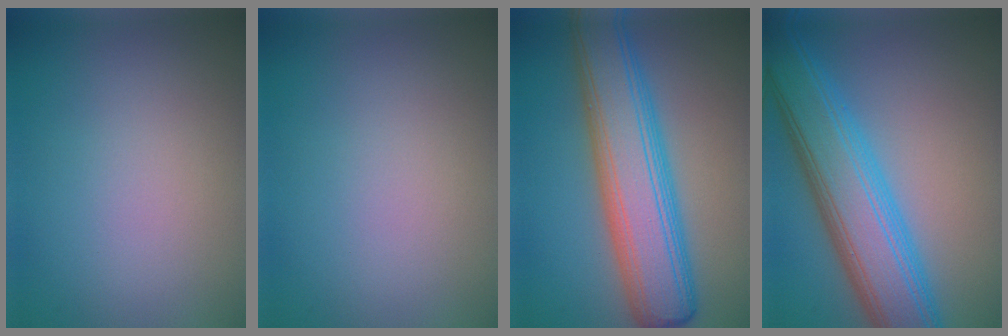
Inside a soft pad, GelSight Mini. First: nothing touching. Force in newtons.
{"total": 0.0}
{"total": 9.2, "press": 9.2, "slide": 0.4}
{"total": 9.2, "press": 9.2, "slide": 0.2}